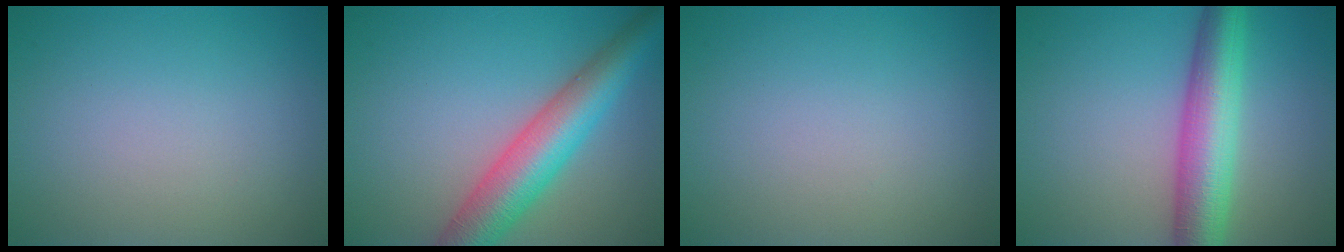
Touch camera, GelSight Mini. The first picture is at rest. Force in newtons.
{"total": 7.4, "press": 7.4, "slide": 0.3}
{"total": 0.0}
{"total": 7.2, "press": 7.2, "slide": 0.3}